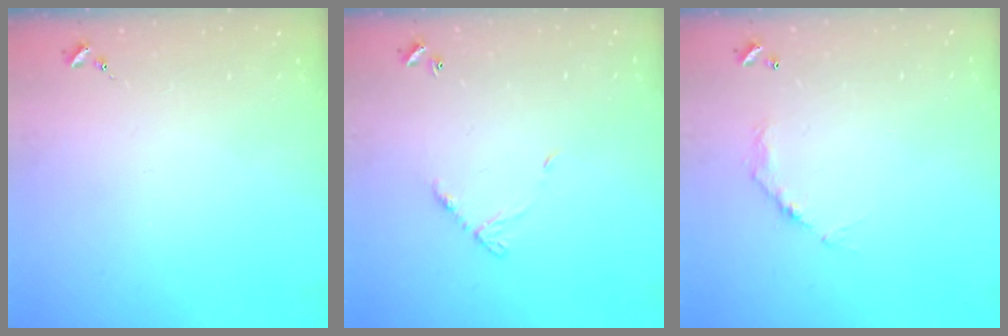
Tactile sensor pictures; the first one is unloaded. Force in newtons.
{"total": 6.9, "press": 6.8, "slide": 0.6}
{"total": 6.3, "press": 6.3, "slide": 0.4}